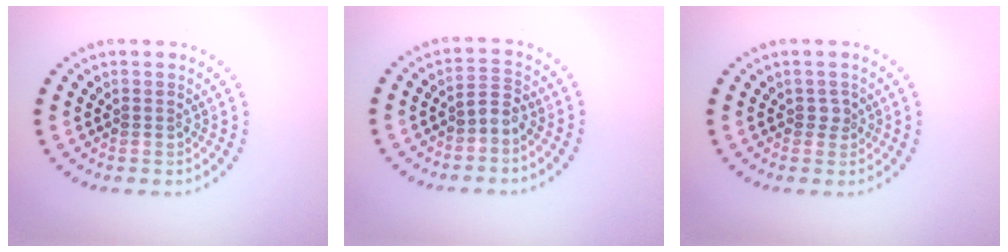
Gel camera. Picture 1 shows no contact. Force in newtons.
{"total": 1.5, "press": 1.3, "slide": 0.9}
{"total": 1.0, "press": 0.8, "slide": 0.6}